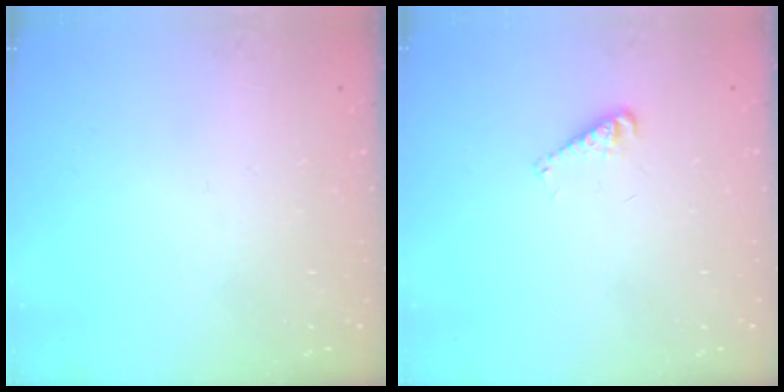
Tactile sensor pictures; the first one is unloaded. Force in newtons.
{"total": 3.1, "press": 3.1, "slide": 0.5}